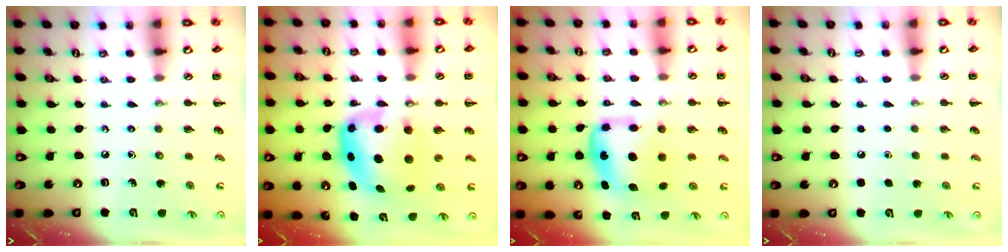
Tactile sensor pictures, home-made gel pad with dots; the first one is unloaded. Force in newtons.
{"total": 7.5, "press": 7.3, "slide": 1.5}
{"total": 6.0, "press": 6.0, "slide": 0.8}
{"total": 1.7, "press": 1.7, "slide": 0.1}